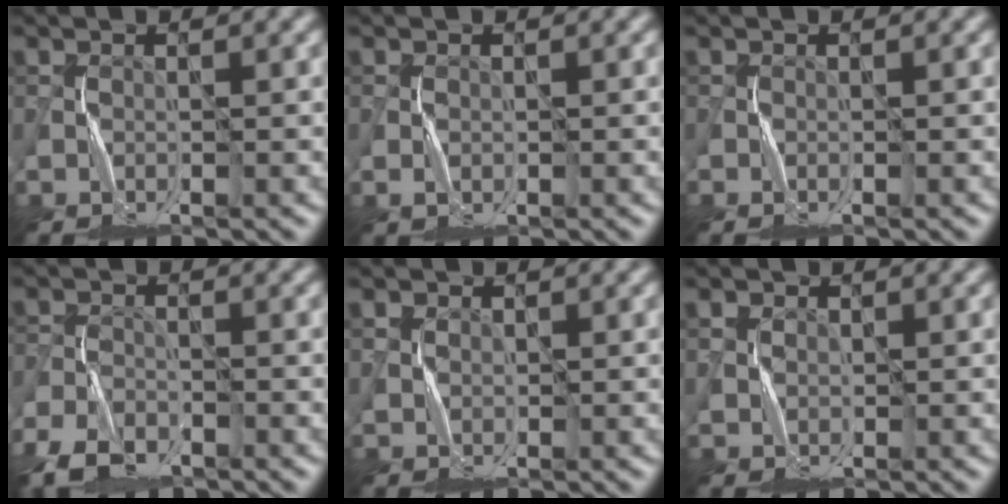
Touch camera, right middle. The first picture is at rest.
{"total": 0.9, "force": [-0.2, 0.7, 0.6], "torque": [-0.013, 0.001, -0.004]}
{"total": 0.0}
{"total": 4.7, "force": [-3.3, 2.3, 2.4], "torque": [-0.051, -0.008, -0.073]}
{"total": 1.6, "force": [1.0, 1.1, 0.5], "torque": [-0.011, -0.002, 0.023]}
{"total": 1.9, "force": [1.1, 1.3, 0.7], "torque": [-0.019, -0.001, 0.028]}